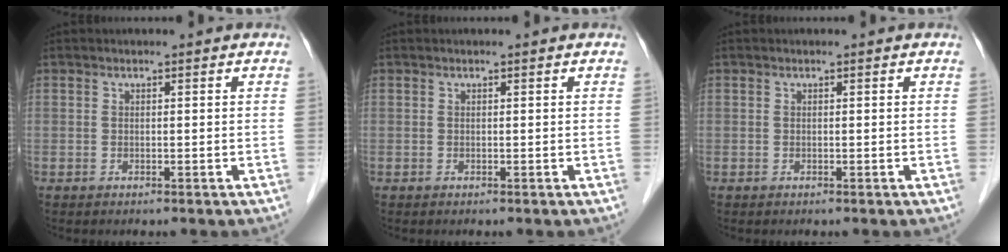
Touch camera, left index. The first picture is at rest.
{"total": 0.0}
{"total": 0.0}